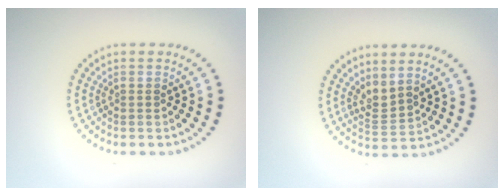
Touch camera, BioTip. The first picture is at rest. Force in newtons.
{"total": 2.2, "press": 1.5, "slide": 1.6}